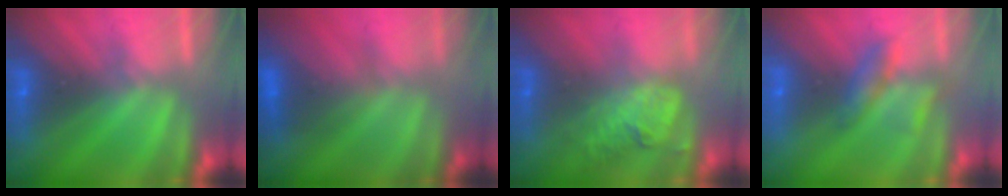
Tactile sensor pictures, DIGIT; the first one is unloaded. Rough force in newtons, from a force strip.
{"total": 3.3}
{"total": 2.3}
{"total": 2.2}